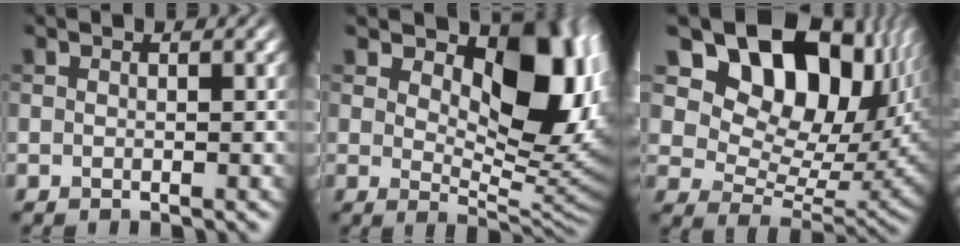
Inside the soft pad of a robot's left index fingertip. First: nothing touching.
{"total": 11.1, "force": [3.4, 6.1, 8.7], "torque": [-0.120, -0.006, 0.051]}
{"total": 16.5, "force": [8.2, 9.9, 10.3], "torque": [-0.179, 0.017, 0.140]}